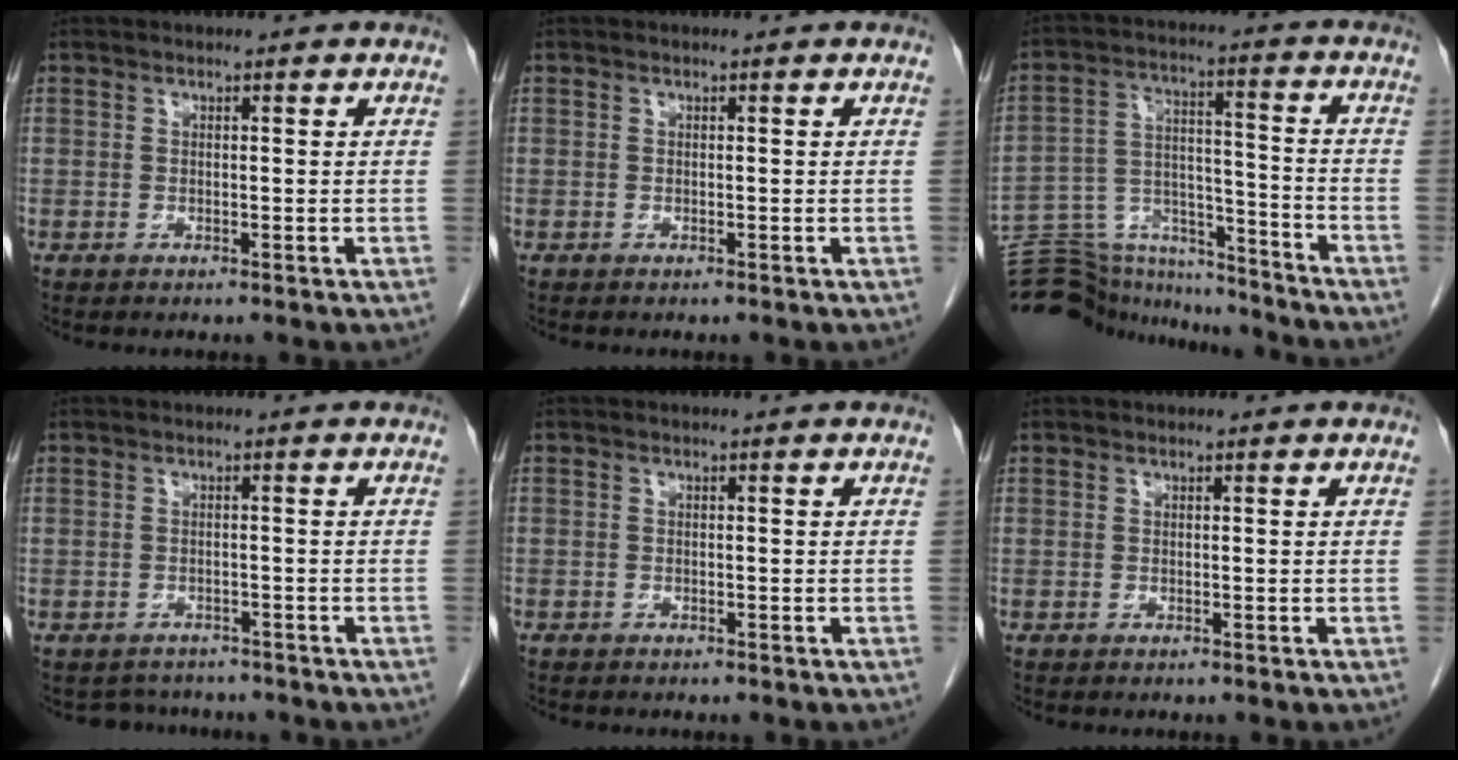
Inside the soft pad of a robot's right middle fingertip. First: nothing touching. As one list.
[{"total": 0.0}, {"total": 18.9, "force": [-17.6, 5.1, 4.4], "torque": [-0.105, 0.033, -0.275]}, {"total": 3.6, "force": [-3.3, 1.5, -0.2], "torque": [0.002, 0.004, -0.047]}, {"total": 0.5, "force": [-0.4, 0.3, 0.0], "torque": [-0.008, 0.003, -0.010]}, {"total": 0.0}]